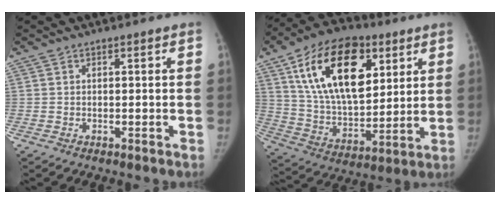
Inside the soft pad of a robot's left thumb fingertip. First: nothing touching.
{"total": 24.6, "force": [10.0, 13.7, 17.8], "torque": [-0.277, -0.027, 0.173]}